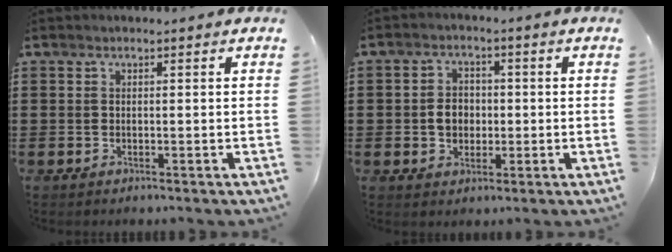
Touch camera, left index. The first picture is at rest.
{"total": 4.0, "force": [-0.4, 3.2, 2.3], "torque": [-0.052, 0.009, -0.010]}